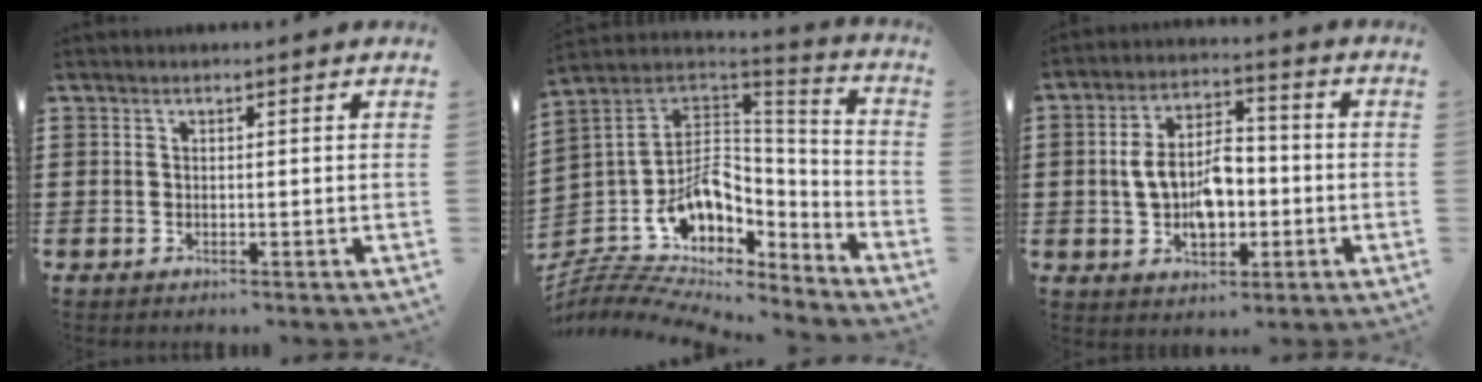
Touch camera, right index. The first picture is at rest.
{"total": 8.8, "force": [-3.9, 6.7, 4.2], "torque": [-0.098, -0.012, -0.071]}
{"total": 8.1, "force": [-1.0, 4.8, 6.5], "torque": [-0.131, 0.008, -0.025]}